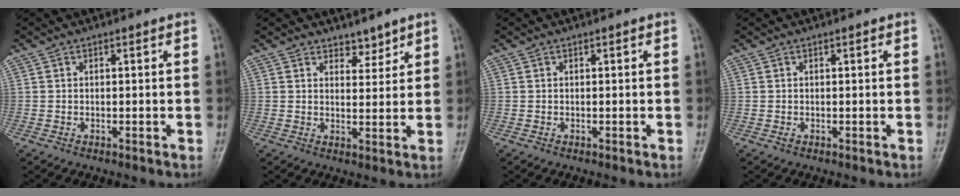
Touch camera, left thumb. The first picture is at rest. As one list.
[{"total": 3.1, "force": [2.7, 1.5, 0.6], "torque": [0.011, -0.020, 0.041]}, {"total": 0.0}, {"total": 0.7, "force": [0.1, 0.4, 0.5], "torque": [-0.004, 0.003, 0.003]}]